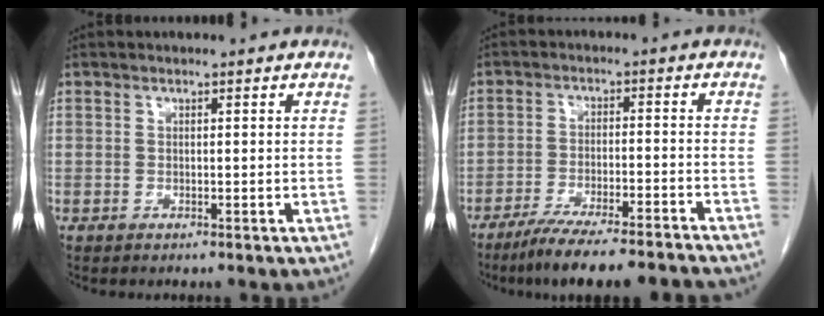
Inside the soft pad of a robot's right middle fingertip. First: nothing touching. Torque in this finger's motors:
{"motor_torque": [1.19, -0.94, 0.39, 0.10]}